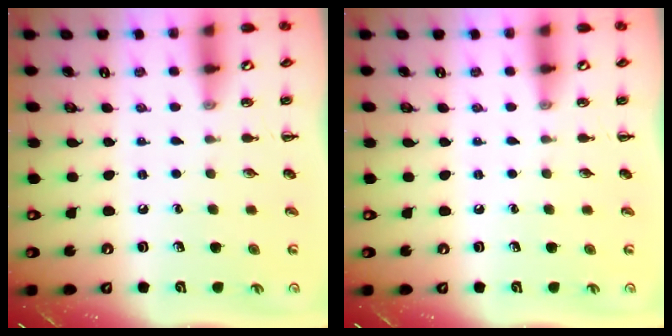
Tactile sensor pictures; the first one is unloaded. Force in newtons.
{"total": 0.0}